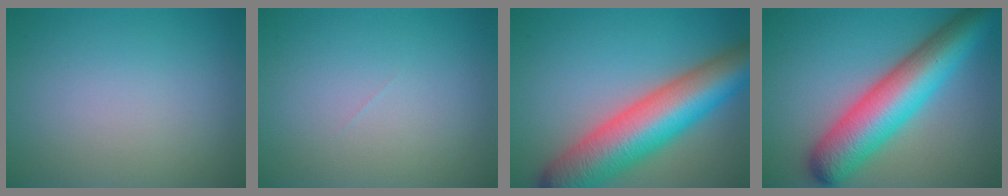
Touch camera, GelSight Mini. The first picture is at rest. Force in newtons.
{"total": 0.0}
{"total": 11.7, "press": 11.7, "slide": 0.5}
{"total": 10.1, "press": 10.1, "slide": 0.4}